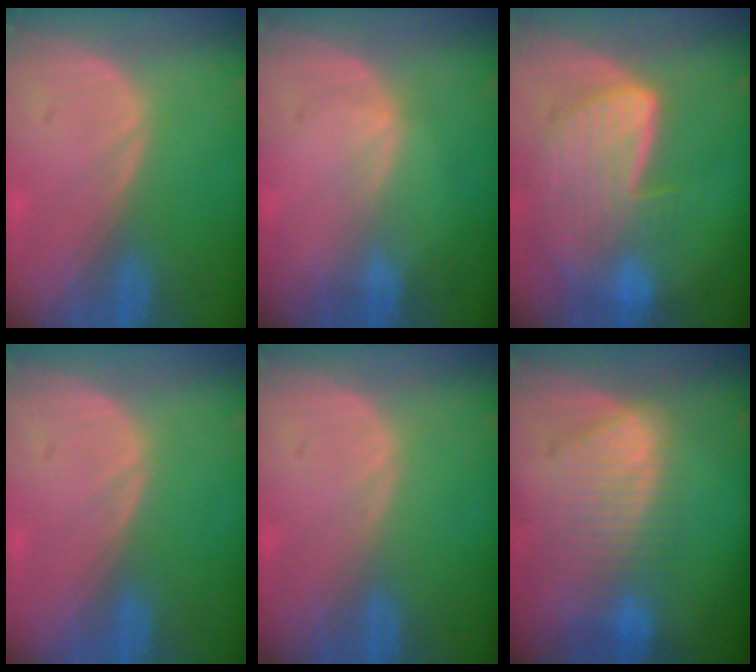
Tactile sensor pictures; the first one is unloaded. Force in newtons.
{"total": 0.9, "press": 0.8, "slide": 0.2}
{"total": 8.6, "press": 7.7, "slide": 3.8}
{"total": 0.0}
{"total": 0.0}
{"total": 8.1, "press": 7.6, "slide": 3.0}